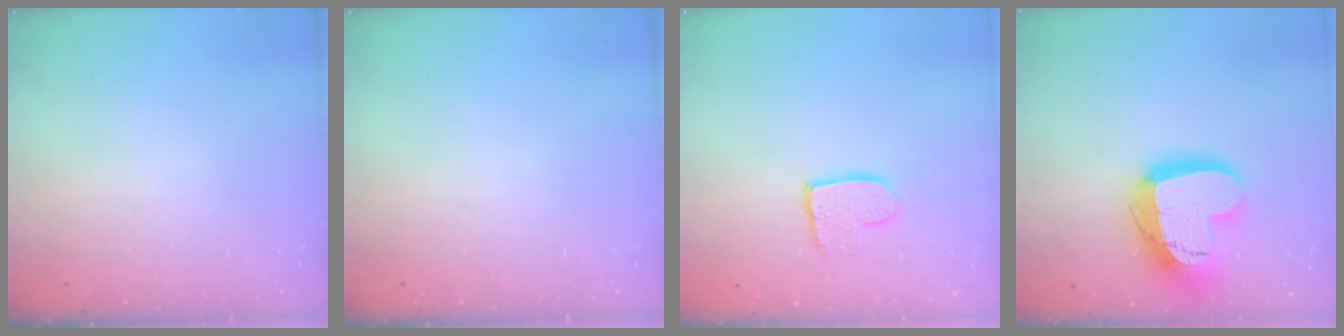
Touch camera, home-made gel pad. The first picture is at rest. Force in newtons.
{"total": 0.0}
{"total": 9.0, "press": 9.0, "slide": 0.7}
{"total": 19.1, "press": 19.1, "slide": 1.4}